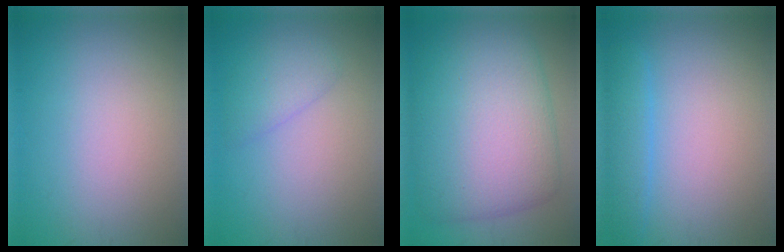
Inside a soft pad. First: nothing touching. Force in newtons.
{"total": 2.0, "press": 2.0, "slide": 0.2}
{"total": 11.6, "press": 11.6, "slide": 0.3}
{"total": 2.4, "press": 2.4, "slide": 0.2}